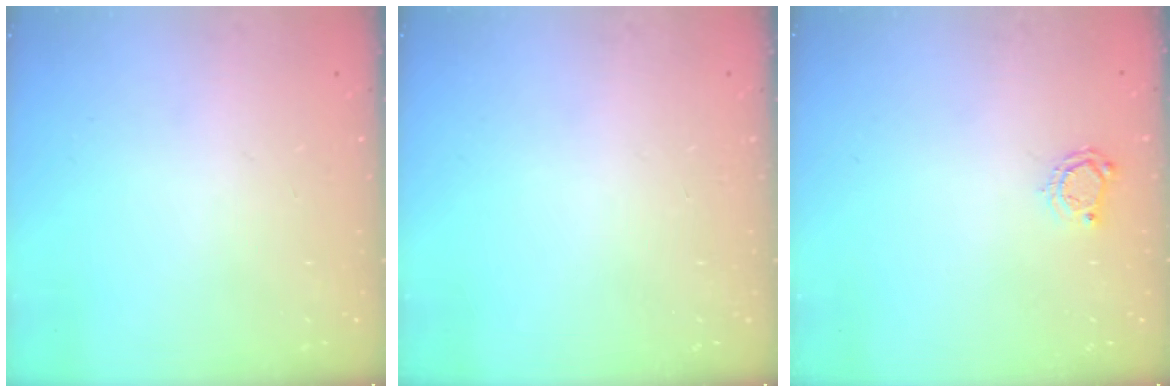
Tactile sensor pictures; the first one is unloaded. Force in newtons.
{"total": 0.0}
{"total": 4.7, "press": 4.6, "slide": 0.5}